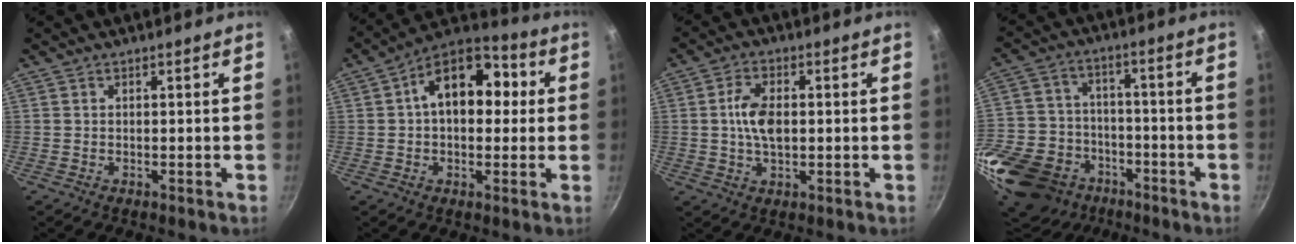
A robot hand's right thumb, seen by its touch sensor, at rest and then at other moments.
{"total": 14.4, "force": [2.2, 9.0, 11.0], "torque": [-0.128, 0.035, 0.022]}
{"total": 6.9, "force": [0.4, 3.9, 5.7], "torque": [-0.108, 0.008, 0.006]}
{"total": 25.1, "force": [-12.9, 18.2, 11.4], "torque": [-0.290, 0.046, -0.219]}